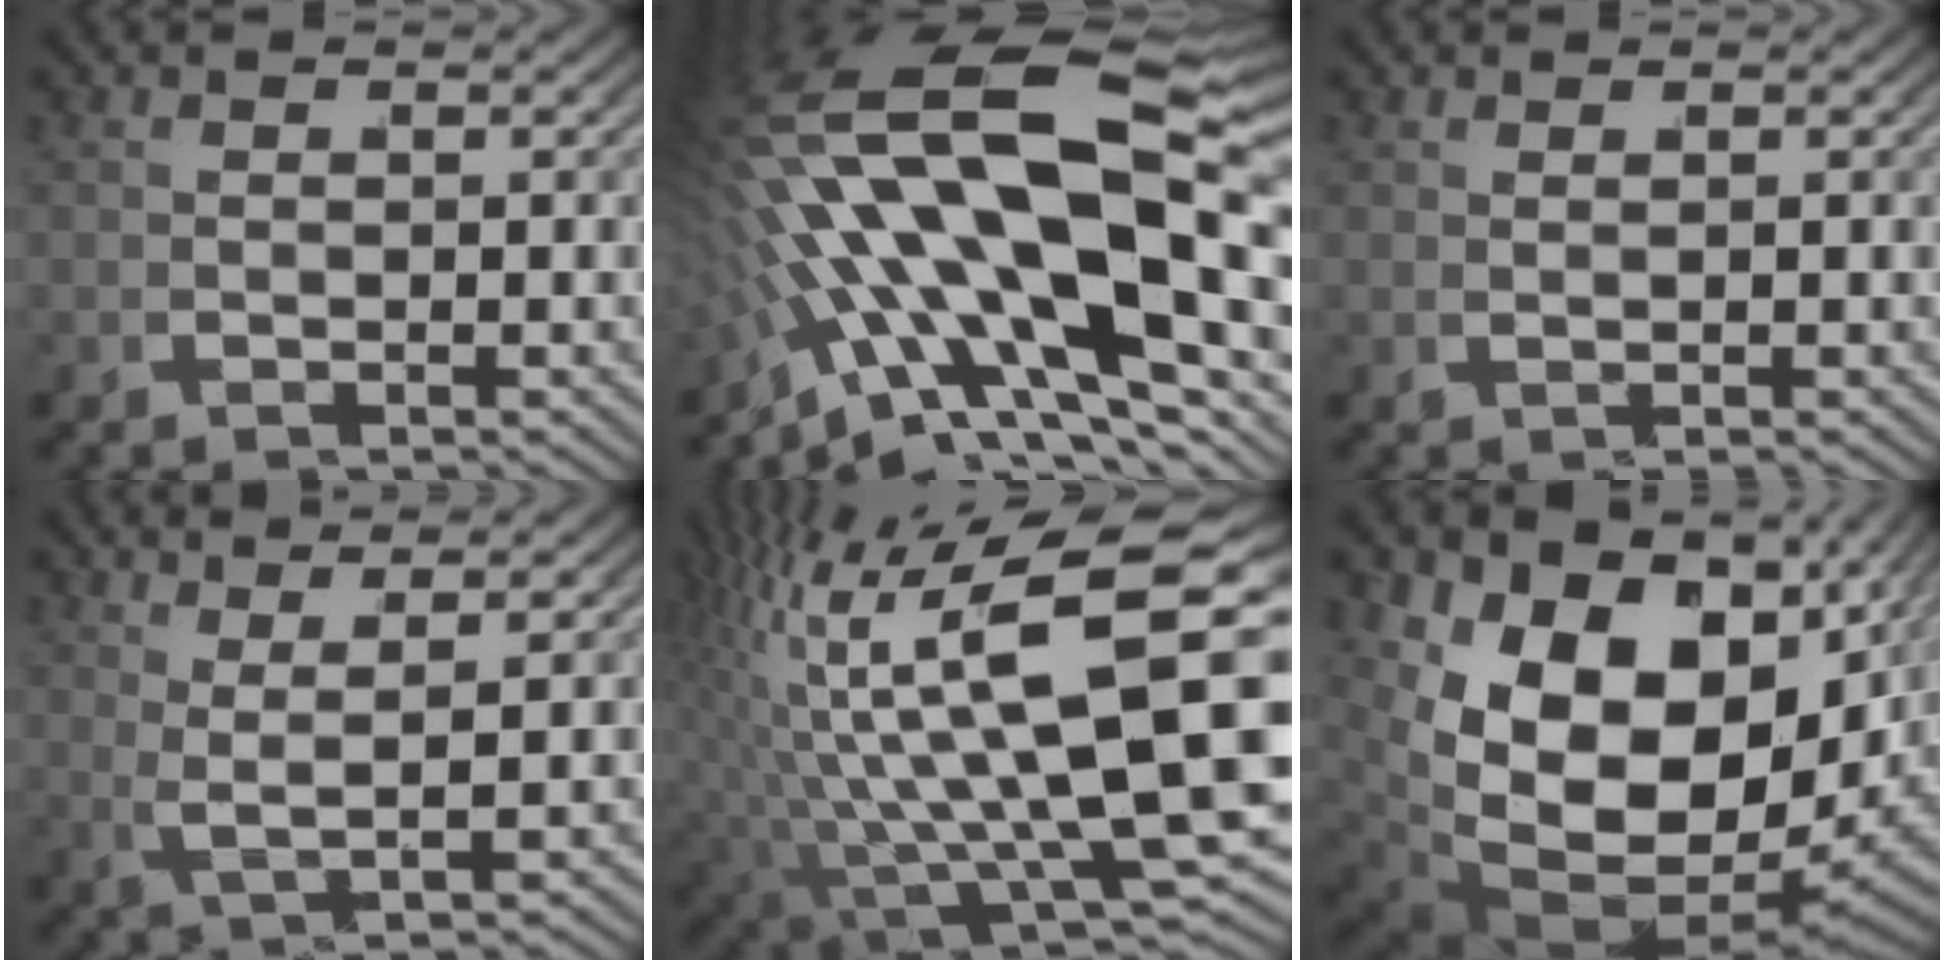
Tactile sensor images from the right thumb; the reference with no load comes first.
{"total": 17.0, "force": [0.6, 8.7, 14.6], "torque": [-0.283, -0.023, 0.008]}
{"total": 1.2, "force": [0.7, -1.0, -0.4], "torque": [0.012, 0.011, 0.007]}
{"total": 3.9, "force": [2.7, 0.1, 2.9], "torque": [-0.051, 0.014, 0.039]}
{"total": 20.2, "force": [1.0, 10.6, 17.1], "torque": [-0.291, -0.033, 0.033]}
{"total": 21.3, "force": [0.2, 13.9, 16.1], "torque": [-0.317, -0.043, 0.021]}